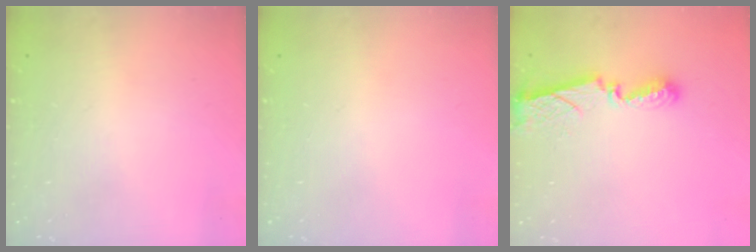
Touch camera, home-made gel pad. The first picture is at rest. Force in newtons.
{"total": 0.0}
{"total": 8.7, "press": 8.7, "slide": 0.4}